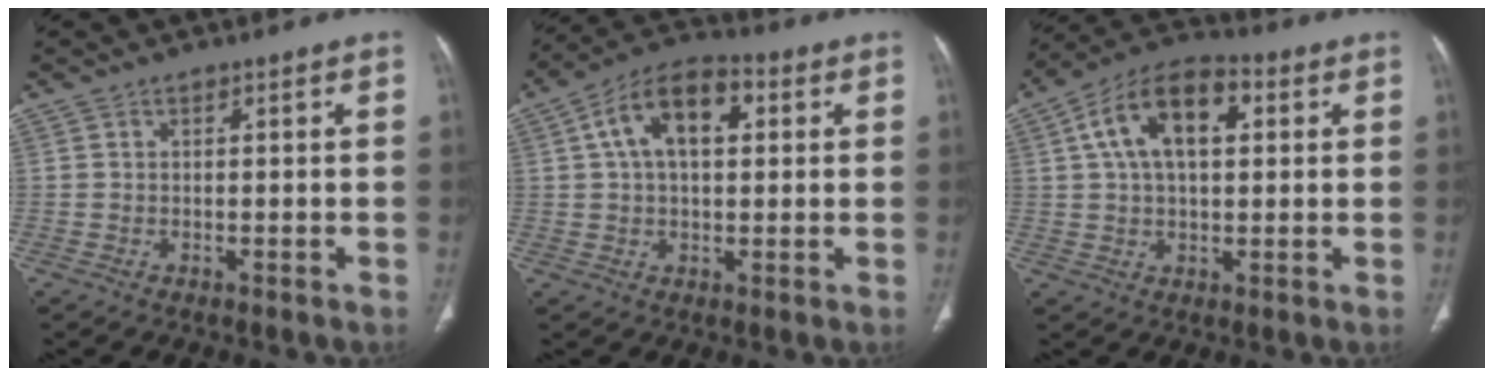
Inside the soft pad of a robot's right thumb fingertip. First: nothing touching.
{"total": 12.6, "force": [3.3, 7.2, 9.8], "torque": [-0.159, 0.024, 0.048]}
{"total": 14.2, "force": [3.8, 7.9, 11.1], "torque": [-0.186, 0.022, 0.058]}